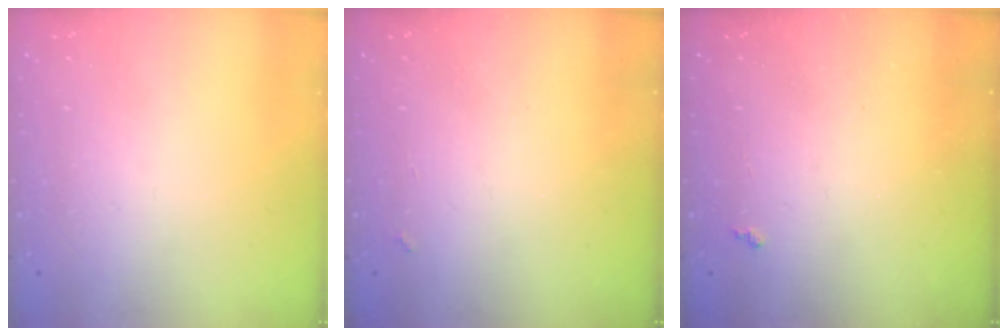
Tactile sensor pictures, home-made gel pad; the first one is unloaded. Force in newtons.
{"total": 1.4, "press": 1.3, "slide": 0.4}
{"total": 1.9, "press": 1.8, "slide": 0.5}